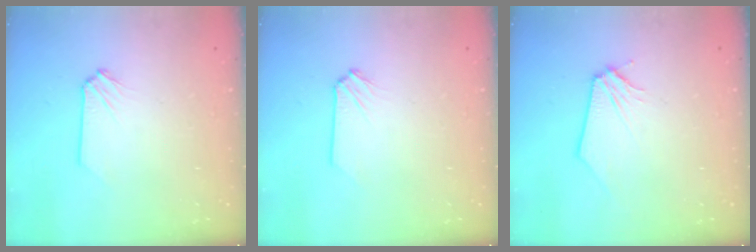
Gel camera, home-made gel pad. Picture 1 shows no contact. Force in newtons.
{"total": 0.0}
{"total": 0.0}